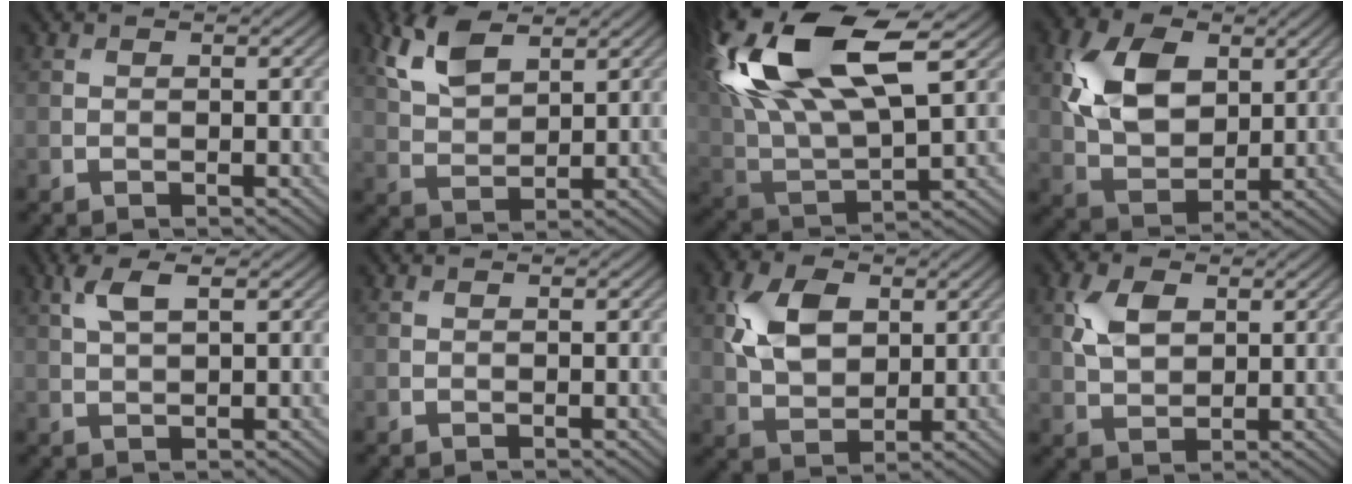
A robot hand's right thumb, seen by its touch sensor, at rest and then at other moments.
{"total": 6.9, "force": [3.9, 3.3, 4.7], "torque": [-0.114, 0.007, 0.081]}
{"total": 18.9, "force": [8.4, 8.2, 14.8], "torque": [-0.328, 0.023, 0.155]}
{"total": 10.3, "force": [2.8, 6.7, 7.3], "torque": [-0.177, 0.009, 0.052]}
{"total": 3.7, "force": [1.8, 1.1, 3.0], "torque": [-0.075, 0.006, 0.038]}
{"total": 0.0}
{"total": 7.9, "force": [2.2, 5.1, 5.6], "torque": [-0.130, 0.008, 0.041]}
{"total": 5.1, "force": [1.7, 3.2, 3.6], "torque": [-0.085, 0.004, 0.032]}